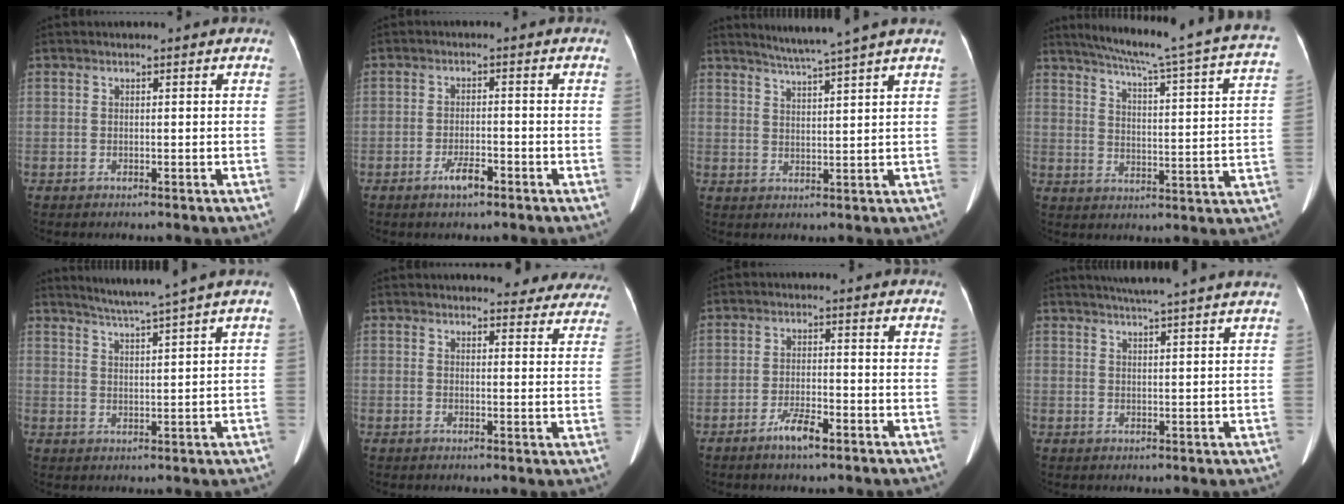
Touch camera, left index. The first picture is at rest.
{"total": 3.3, "force": [-2.3, 0.8, 2.2], "torque": [-0.044, -0.002, -0.042]}
{"total": 6.8, "force": [5.7, -1.9, 3.2], "torque": [-0.053, 0.002, 0.090]}
{"total": 24.9, "force": [20.6, 0.2, 13.9], "torque": [-0.206, -0.038, 0.253]}
{"total": 6.0, "force": [4.9, -1.9, 2.9], "torque": [-0.049, 0.000, 0.086]}
{"total": 13.3, "force": [12.5, 3.5, 3.0], "torque": [0.008, -0.027, 0.112]}
{"total": 4.2, "force": [-2.9, 0.8, 2.9], "torque": [-0.060, -0.005, -0.054]}
{"total": 11.4, "force": [9.9, -0.9, 5.7], "torque": [-0.088, 0.019, 0.118]}